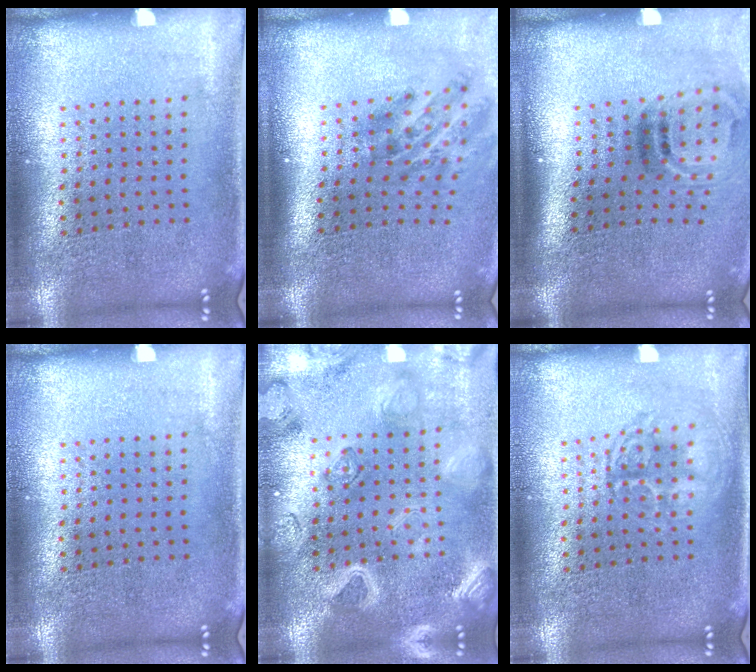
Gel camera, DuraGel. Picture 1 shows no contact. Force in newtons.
{"total": 1.9, "press": 1.2, "slide": 1.5}
{"total": 2.1, "press": 1.3, "slide": 1.7}
{"total": 0.0}
{"total": 3.2, "press": 3.1, "slide": 1.0}
{"total": 1.3, "press": 1.3, "slide": 0.1}